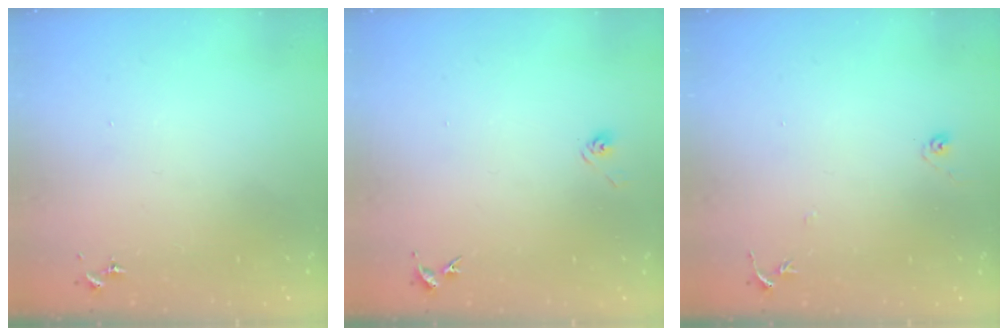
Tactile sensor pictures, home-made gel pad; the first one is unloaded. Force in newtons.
{"total": 2.9, "press": 2.5, "slide": 1.5}
{"total": 5.9, "press": 5.9, "slide": 0.6}